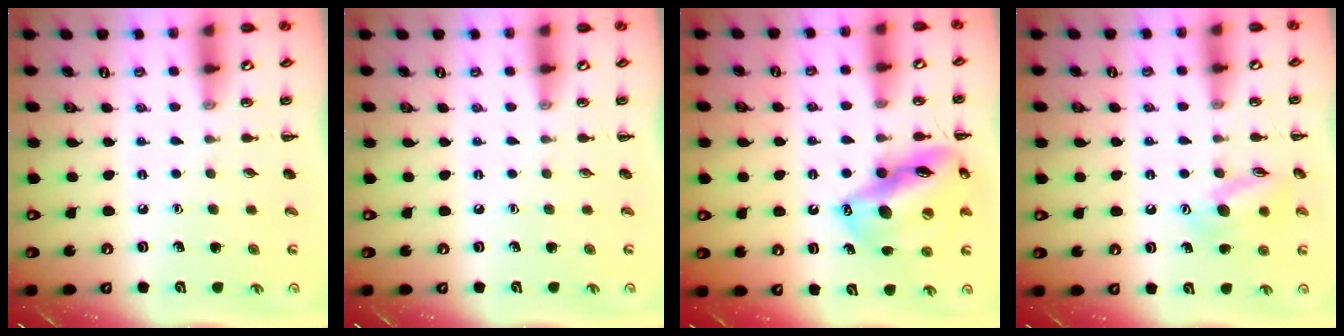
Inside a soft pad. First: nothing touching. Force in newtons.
{"total": 0.0}
{"total": 17.5, "press": 16.9, "slide": 4.6}
{"total": 11.7, "press": 11.7, "slide": 1.0}